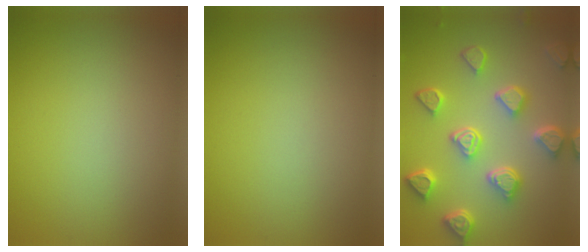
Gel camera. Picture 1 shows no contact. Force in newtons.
{"total": 0.0}
{"total": 6.4, "press": 5.2, "slide": 3.8}